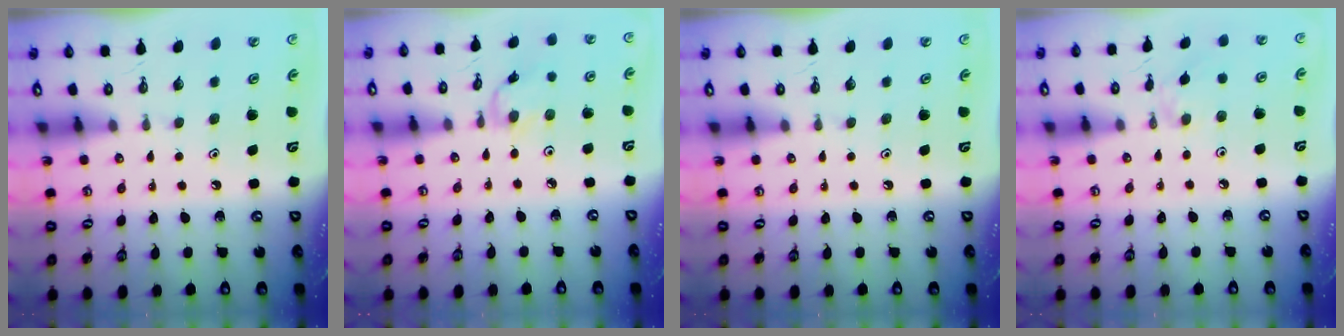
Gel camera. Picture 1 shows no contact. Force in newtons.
{"total": 2.6, "press": 2.6, "slide": 0.2}
{"total": 0.0}
{"total": 1.3, "press": 1.3, "slide": 0.4}